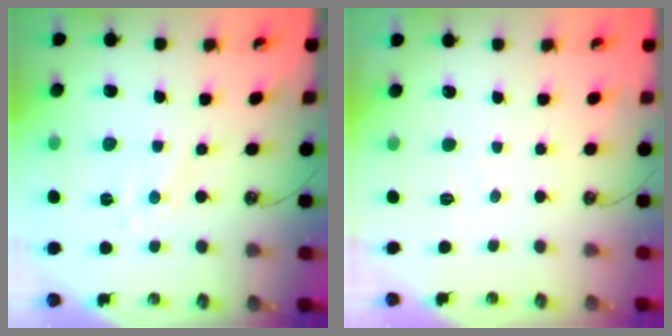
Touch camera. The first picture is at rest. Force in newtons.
{"total": 2.3, "press": 2.2, "slide": 0.4}